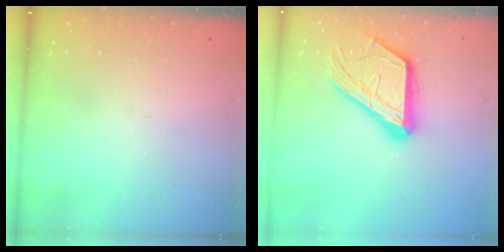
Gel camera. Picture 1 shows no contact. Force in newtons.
{"total": 17.1, "press": 17.0, "slide": 1.6}